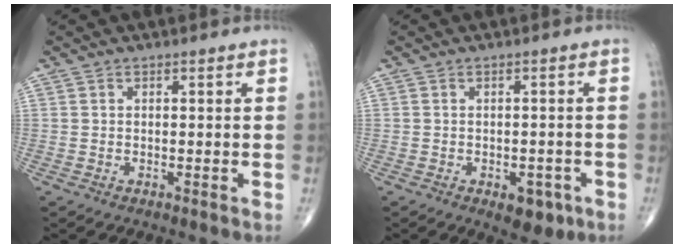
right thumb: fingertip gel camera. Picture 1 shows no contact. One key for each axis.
{"total": 5.0, "fx": -2.3, "fy": 2.8, "fz": 3.5, "tx": -0.025, "ty": 0.007, "tz": -0.022}